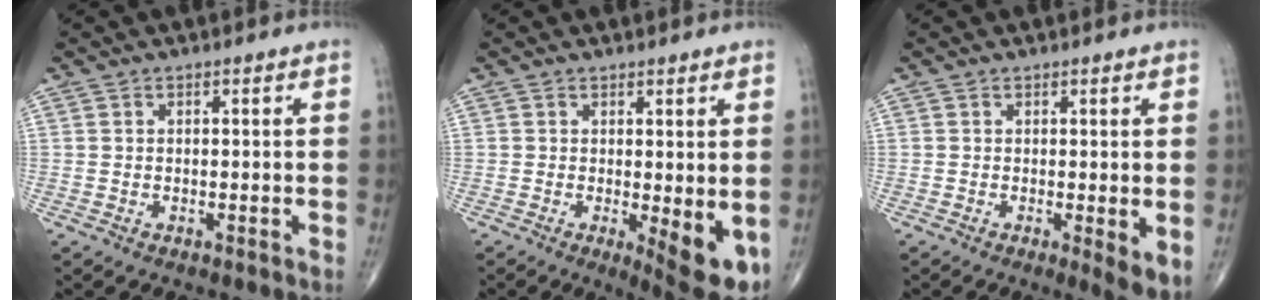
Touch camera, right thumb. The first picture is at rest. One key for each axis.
{"total": 7.1, "fx": -0.9, "fy": 2.1, "fz": 6.8, "tx": -0.087, "ty": -0.019, "tz": -0.007}
{"total": 4.3, "fx": -0.1, "fy": 1.0, "fz": 4.2, "tx": -0.060, "ty": -0.014, "tz": -0.003}